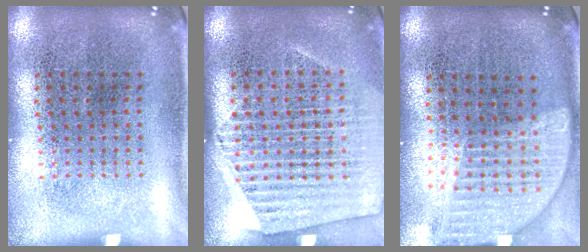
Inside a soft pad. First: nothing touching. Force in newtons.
{"total": 1.4, "press": 1.3, "slide": 0.5}
{"total": 1.7, "press": 1.5, "slide": 0.9}